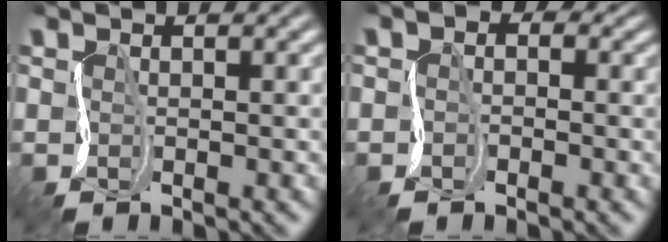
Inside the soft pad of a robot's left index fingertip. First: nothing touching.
{"total": 1.2, "force": [-0.4, 0.9, 0.7], "torque": [-0.009, 0.003, -0.018]}